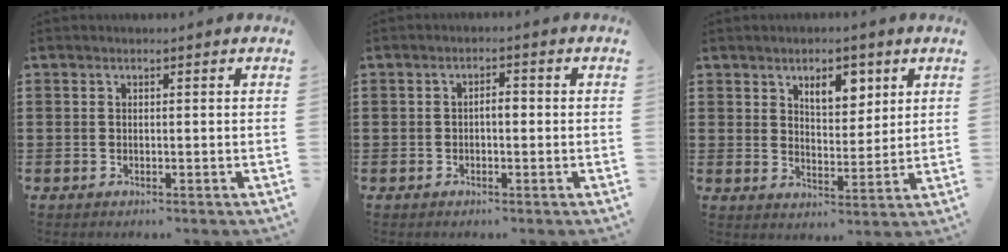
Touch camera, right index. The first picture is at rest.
{"total": 2.0, "force": [-0.4, 0.8, 1.8], "torque": [-0.035, 0.004, -0.009]}
{"total": 5.7, "force": [3.2, 3.0, 3.7], "torque": [-0.059, 0.003, 0.052]}